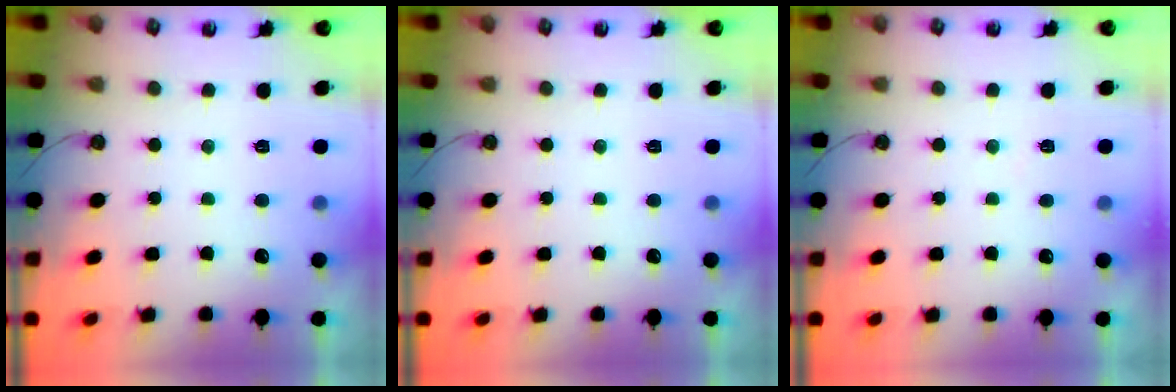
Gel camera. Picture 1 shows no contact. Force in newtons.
{"total": 0.0}
{"total": 3.3, "press": 3.3, "slide": 0.5}